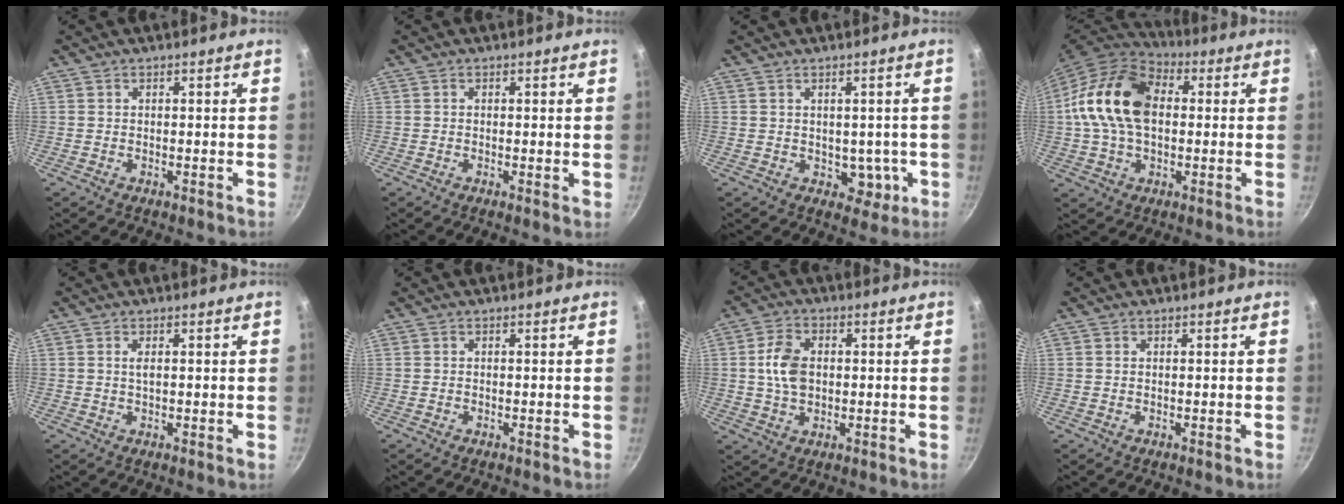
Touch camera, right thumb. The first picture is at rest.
{"total": 0.5, "force": [0.0, 0.2, 0.5], "torque": [-0.007, -0.003, -0.003]}
{"total": 4.5, "force": [-0.3, 3.5, 2.8], "torque": [-0.004, 0.006, 0.006]}
{"total": 18.0, "force": [1.5, 12.0, 13.3], "torque": [-0.231, 0.028, 0.011]}
{"total": 1.4, "force": [0.3, 0.4, 1.3], "torque": [-0.024, 0.000, 0.003]}
{"total": 0.0}
{"total": 7.4, "force": [0.5, 5.0, 5.4], "torque": [-0.091, 0.010, 0.006]}
{"total": 0.0}